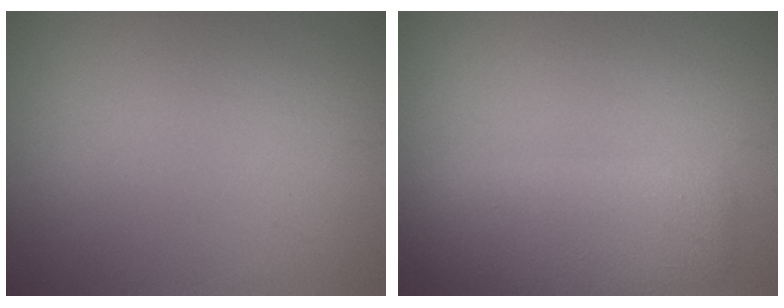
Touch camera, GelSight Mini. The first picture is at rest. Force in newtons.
{"total": 4.8, "press": 4.8, "slide": 0.1}